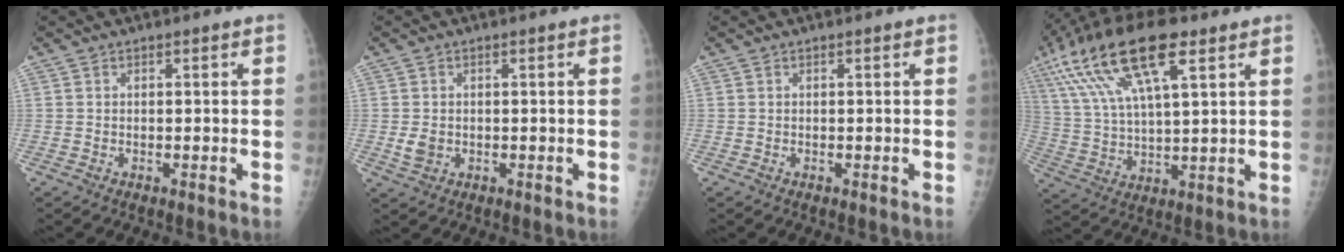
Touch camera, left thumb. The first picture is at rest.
{"total": 2.7, "force": [-0.3, 2.2, 1.5], "torque": [-0.023, -0.002, 0.000]}
{"total": 0.0}
{"total": 19.1, "force": [9.5, 6.1, 15.3], "torque": [-0.305, 0.004, 0.175]}